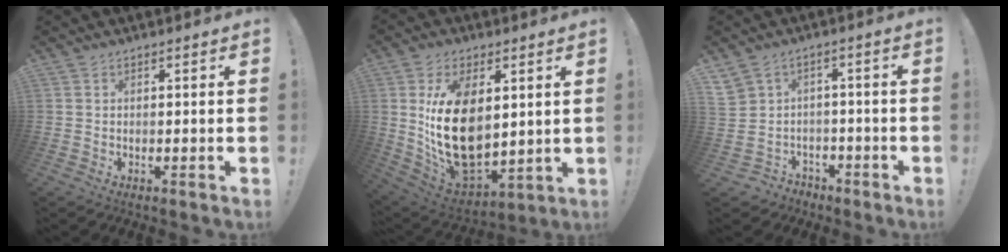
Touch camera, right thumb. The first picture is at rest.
{"total": 21.6, "force": [3.4, 13.4, 16.6], "torque": [-0.313, -0.036, 0.070]}
{"total": 5.9, "force": [-0.5, 5.8, 0.6], "torque": [-0.032, 0.004, 0.001]}